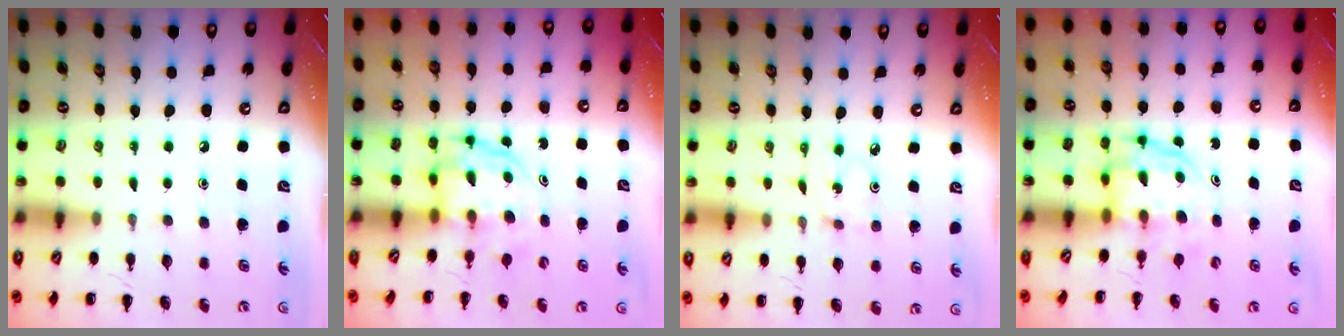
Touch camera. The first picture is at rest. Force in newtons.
{"total": 3.9, "press": 3.8, "slide": 0.3}
{"total": 1.0, "press": 0.9, "slide": 0.3}
{"total": 3.9, "press": 3.8, "slide": 0.3}